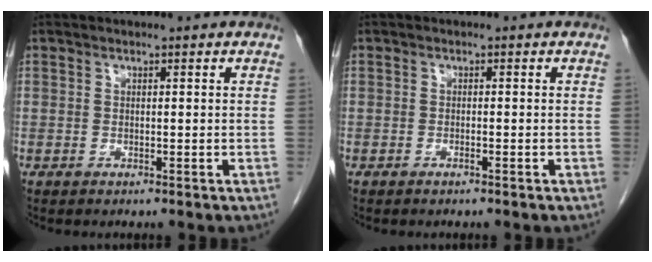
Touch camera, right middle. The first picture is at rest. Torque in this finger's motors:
{"motor_torque": [-0.05, 0.16, -0.02, -0.01]}